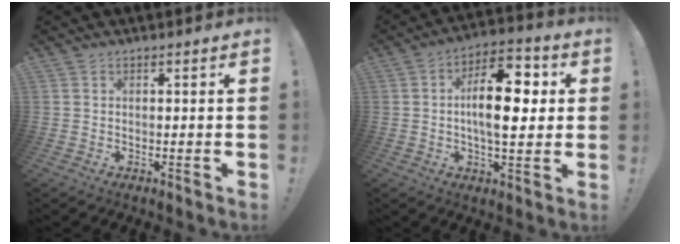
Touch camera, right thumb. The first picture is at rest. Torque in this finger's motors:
{"motor_torque": [1.71, 2.62, 0.92, -0.63, 0.07]}